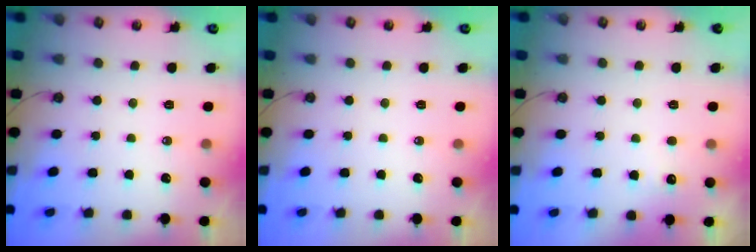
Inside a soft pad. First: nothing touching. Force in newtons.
{"total": 0.0}
{"total": 2.9, "press": 2.7, "slide": 1.1}